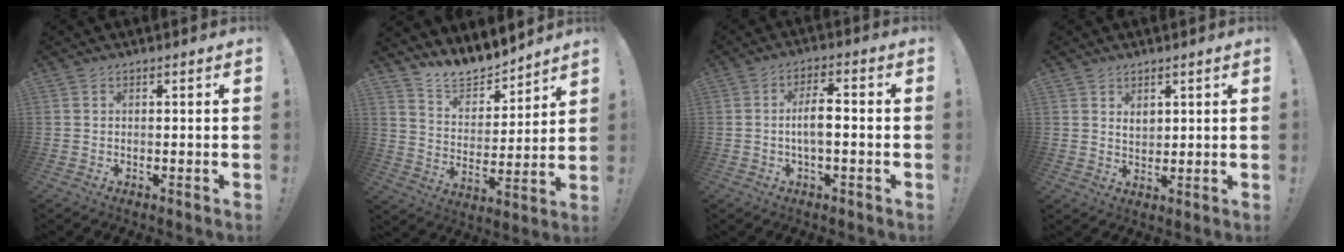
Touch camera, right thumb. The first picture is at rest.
{"total": 10.6, "force": [10.2, 2.4, 1.3], "torque": [-0.032, -0.096, 0.190]}
{"total": 6.8, "force": [-0.9, 2.3, 6.3], "torque": [-0.109, 0.009, -0.020]}
{"total": 3.9, "force": [2.2, 2.9, 1.4], "torque": [-0.018, -0.012, 0.039]}